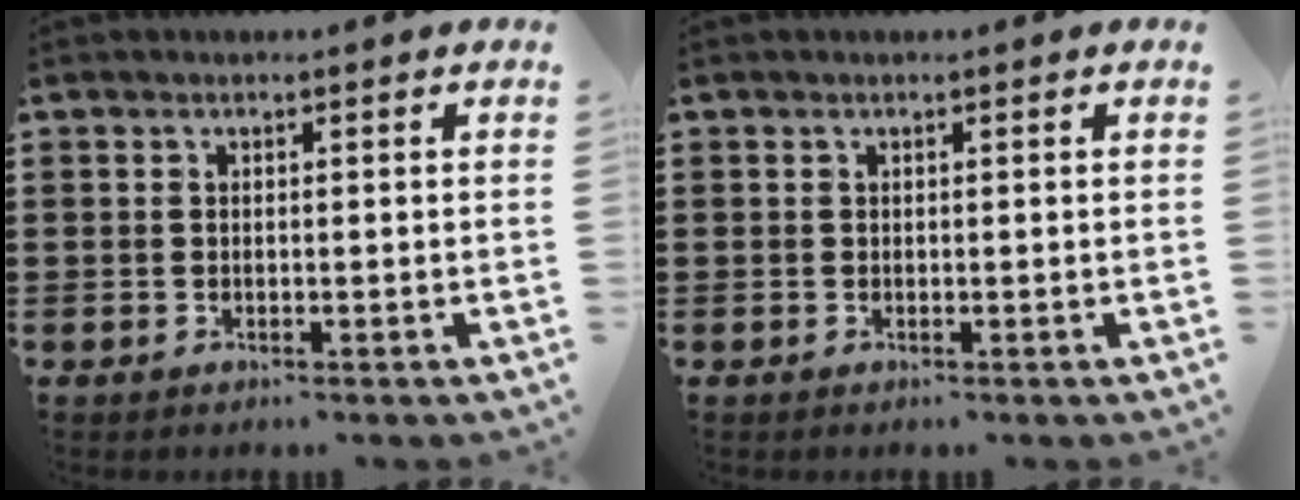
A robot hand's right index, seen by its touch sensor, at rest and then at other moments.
{"total": 0.0}